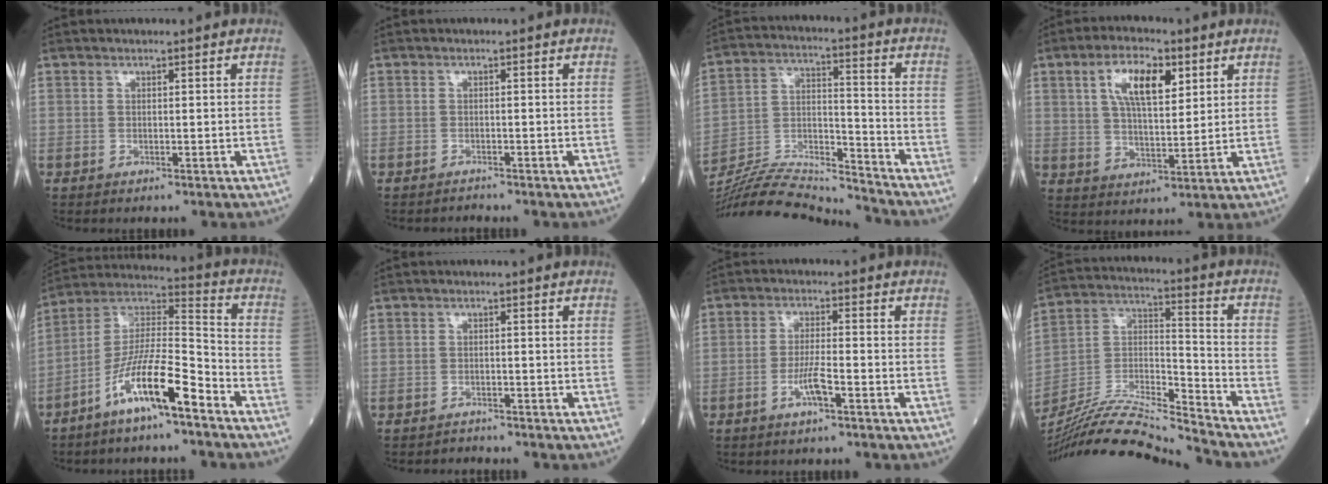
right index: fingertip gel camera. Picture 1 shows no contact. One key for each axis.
{"total": 0.9, "fx": -0.8, "fy": 0.0, "fz": -0.3, "tx": 0.004, "ty": -0.006, "tz": -0.014}
{"total": 17.3, "fx": -16.9, "fy": 0.2, "fz": 3.6, "tx": -0.069, "ty": 0.022, "tz": -0.294}
{"total": 9.2, "fx": 3.9, "fy": 3.3, "fz": 7.7, "tx": -0.145, "ty": 0.012, "tz": 0.071}
{"total": 13.0, "fx": -7.7, "fy": 1.6, "fz": 10.4, "tx": -0.198, "ty": 0.005, "tz": -0.146}
{"total": 1.4, "fx": -1.2, "fy": 0.2, "fz": -0.5, "tx": 0.011, "ty": -0.006, "tz": -0.021}
{"total": 4.1, "fx": -2.0, "fy": 0.4, "fz": 3.6, "tx": -0.071, "ty": -0.002, "tz": -0.040}
{"total": 19.4, "fx": -18.4, "fy": -0.9, "fz": 6.1, "tx": -0.126, "ty": 0.011, "tz": -0.326}